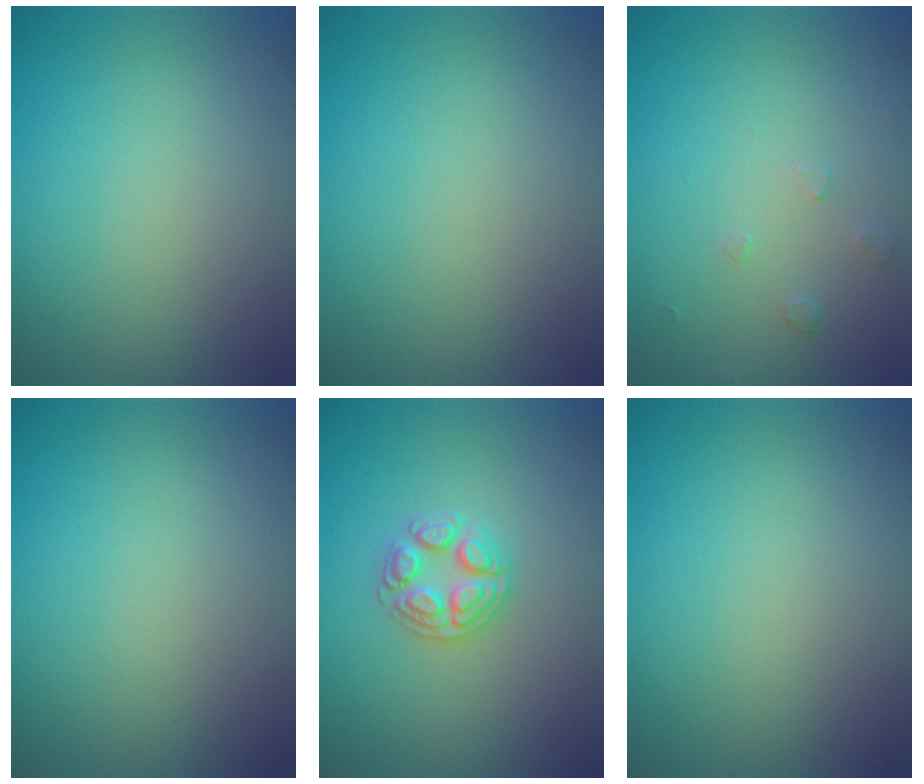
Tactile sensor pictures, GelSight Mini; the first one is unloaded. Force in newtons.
{"total": 0.0}
{"total": 0.6, "press": 0.4, "slide": 0.5}
{"total": 0.0}
{"total": 2.7, "press": 2.6, "slide": 0.7}
{"total": 0.0}